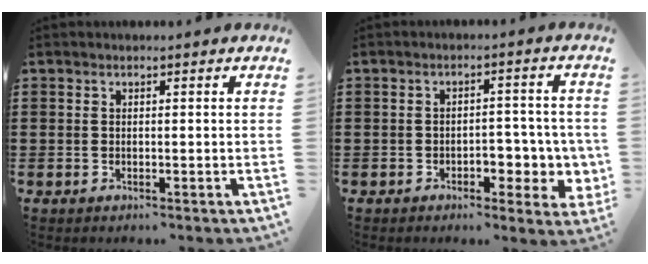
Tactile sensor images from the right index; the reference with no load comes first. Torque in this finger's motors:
{"motor_torque": [0.07, 0.03, 0.53, 0.05]}